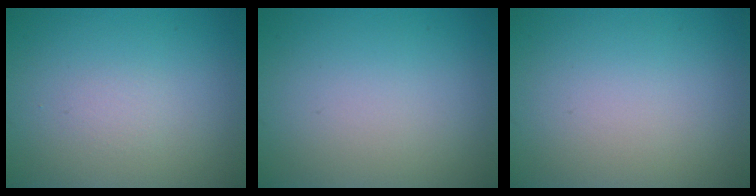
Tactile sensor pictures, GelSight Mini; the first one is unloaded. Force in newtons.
{"total": 0.0}
{"total": 0.0}